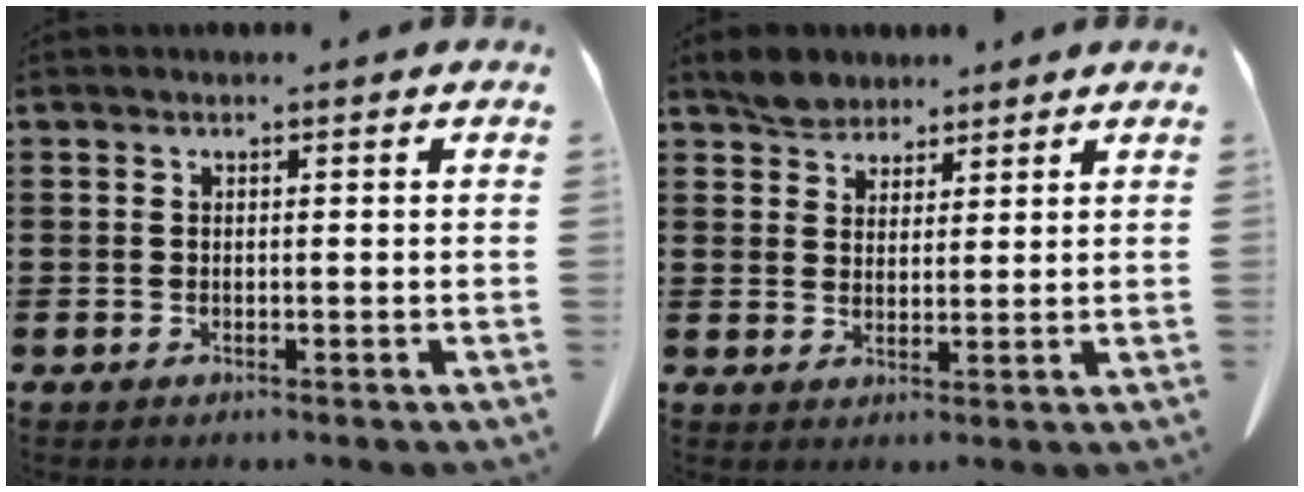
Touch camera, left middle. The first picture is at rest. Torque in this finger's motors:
{"motor_torque": [0.09, -0.06, 0.12, 0.02]}